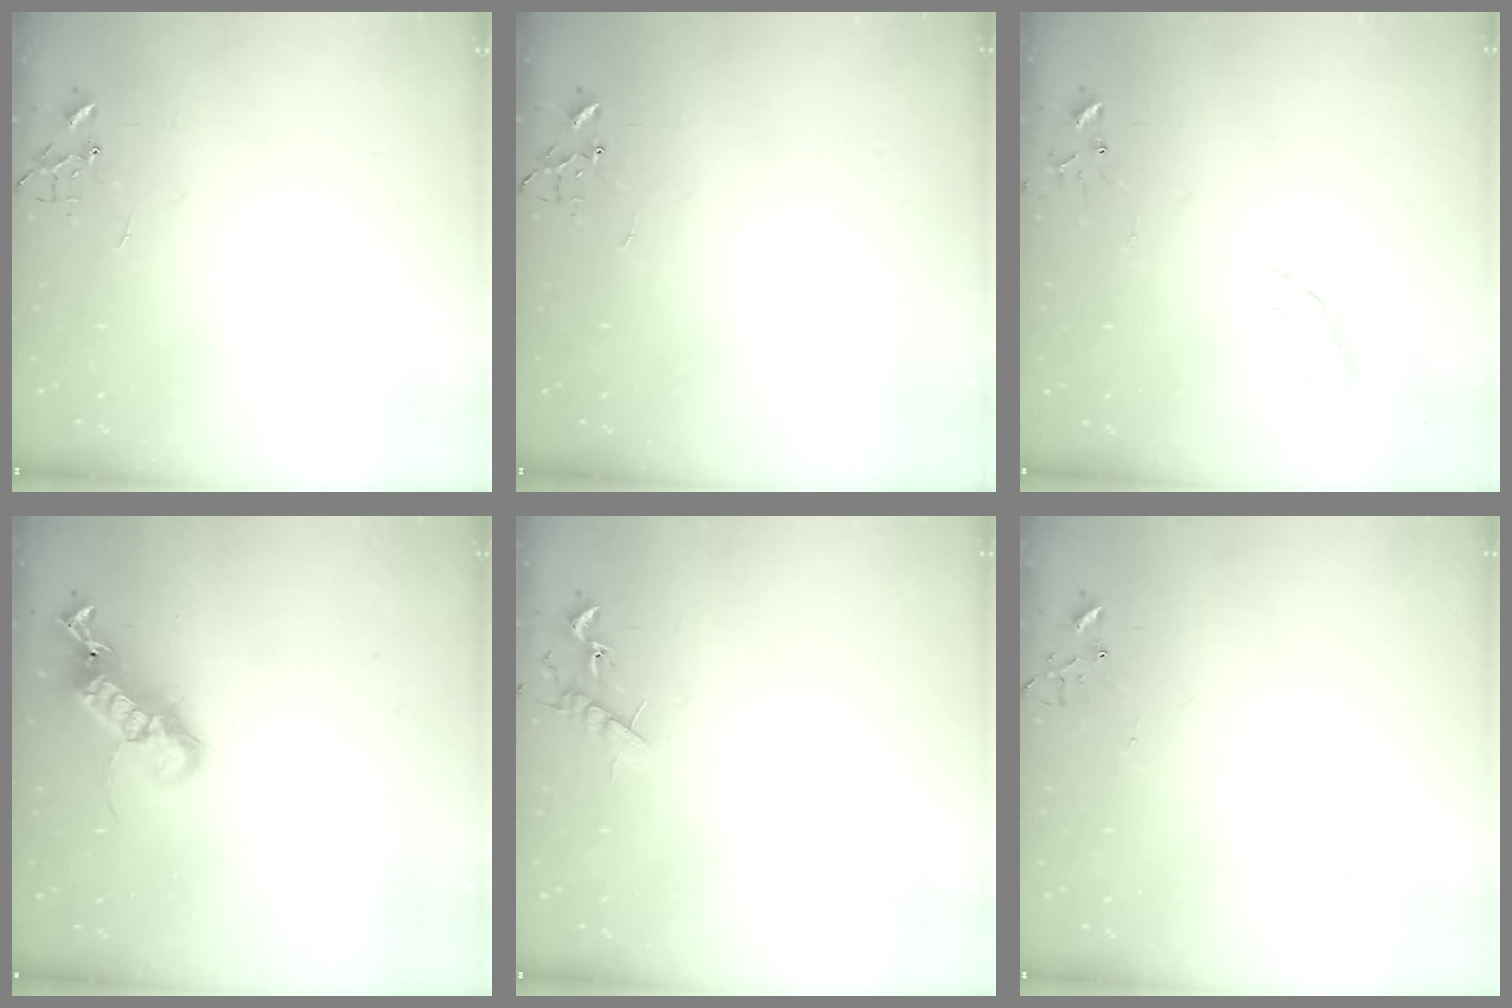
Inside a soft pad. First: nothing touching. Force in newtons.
{"total": 0.0}
{"total": 5.8, "press": 5.8, "slide": 0.5}
{"total": 19.9, "press": 19.9, "slide": 0.3}
{"total": 7.0, "press": 6.9, "slide": 0.6}
{"total": 1.9, "press": 1.9, "slide": 0.4}